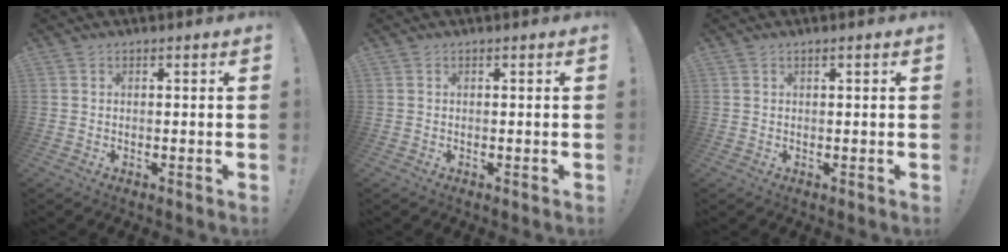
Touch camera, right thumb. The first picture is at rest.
{"total": 0.0}
{"total": 1.0, "force": [0.5, -0.1, 0.8], "torque": [-0.023, 0.002, 0.008]}